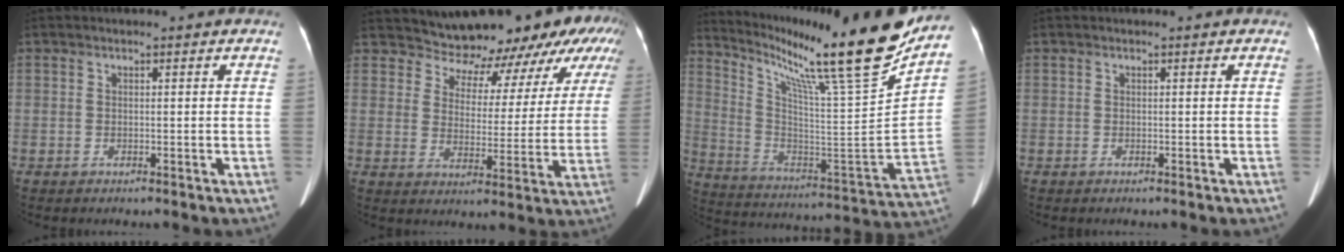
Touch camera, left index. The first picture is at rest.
{"total": 17.0, "force": [15.0, 6.3, 5.0], "torque": [-0.046, -0.018, 0.163]}
{"total": 26.8, "force": [20.8, -1.0, 16.8], "torque": [-0.284, -0.080, 0.313]}
{"total": 0.0}